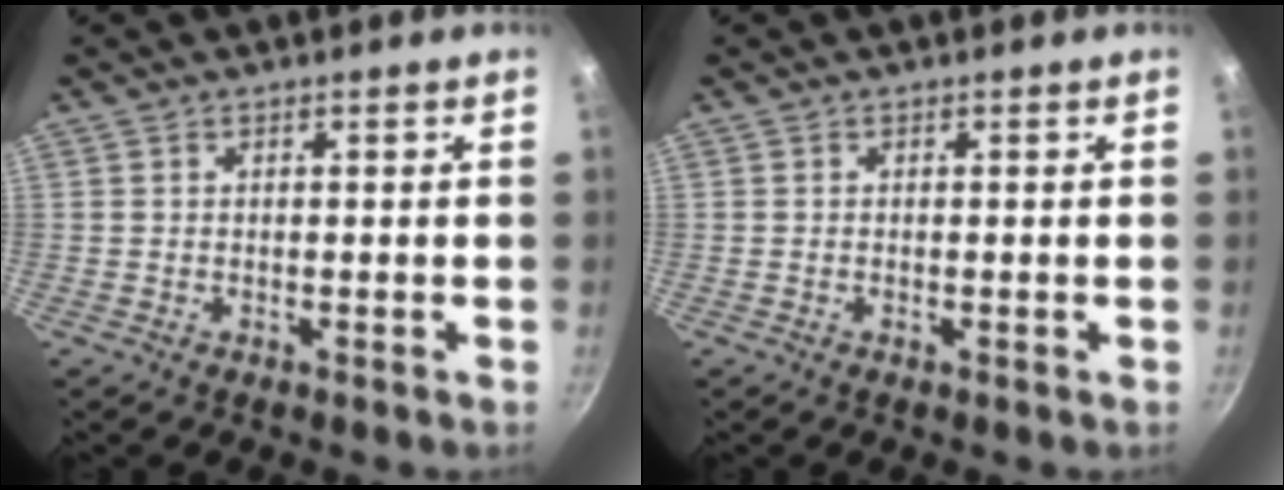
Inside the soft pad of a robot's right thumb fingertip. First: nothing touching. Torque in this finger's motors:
{"motor_torque": [-0.38, -0.21, -0.32, -0.02, -0.02]}